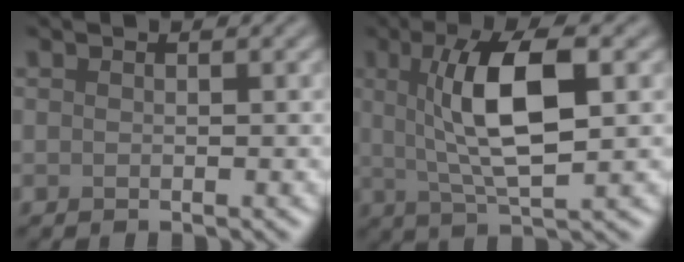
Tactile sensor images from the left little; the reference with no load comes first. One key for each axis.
{"total": 7.9, "fx": 1.4, "fy": 2.4, "fz": 7.4, "tx": -0.128, "ty": 0.006, "tz": 0.024}